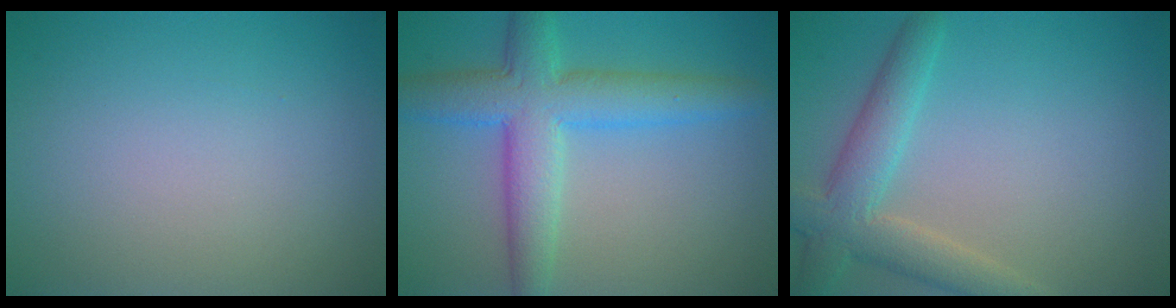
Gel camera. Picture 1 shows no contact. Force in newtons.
{"total": 5.4, "press": 5.4, "slide": 0.2}
{"total": 4.7, "press": 4.7, "slide": 0.4}